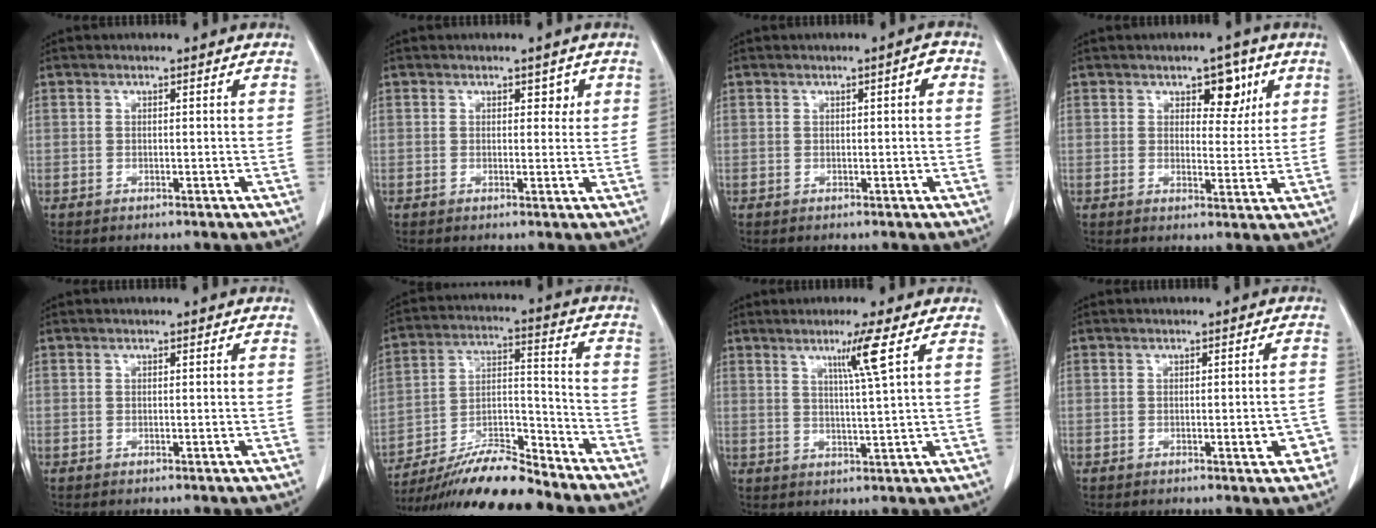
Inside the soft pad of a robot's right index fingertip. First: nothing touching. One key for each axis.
{"total": 1.9, "fx": 0.9, "fy": 1.2, "fz": 1.1, "tx": -0.006, "ty": -0.001, "tz": 0.010}
{"total": 1.7, "fx": 0.5, "fy": 0.4, "fz": 1.6, "tx": -0.020, "ty": 0.006, "tz": 0.005}
{"total": 5.2, "fx": 2.7, "fy": 2.8, "fz": 3.4, "tx": -0.037, "ty": 0.004, "tz": 0.037}
{"total": 0.0}
{"total": 13.9, "fx": -12.5, "fy": 1.4, "fz": 5.9, "tx": -0.097, "ty": 0.010, "tz": -0.224}
{"total": 5.1, "fx": 2.4, "fy": -1.5, "fz": 4.3, "tx": -0.078, "ty": -0.011, "tz": 0.046}
{"total": 3.0, "fx": -1.4, "fy": 0.8, "fz": 2.5, "tx": -0.023, "ty": 0.000, "tz": -0.016}